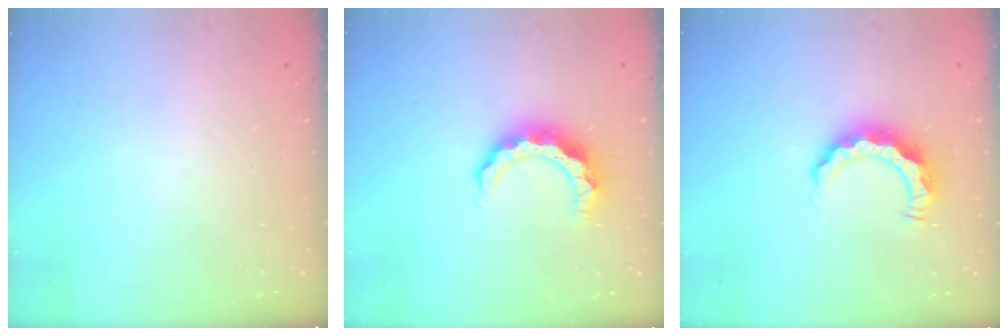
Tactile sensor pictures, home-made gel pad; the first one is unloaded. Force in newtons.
{"total": 8.9, "press": 8.9, "slide": 0.4}
{"total": 8.1, "press": 8.1, "slide": 0.3}